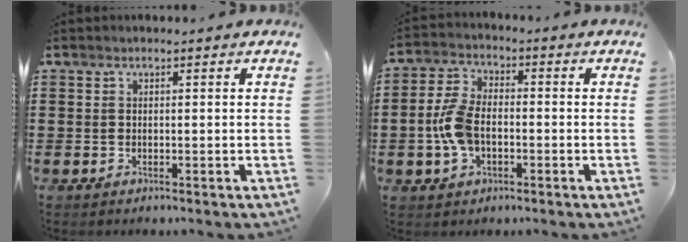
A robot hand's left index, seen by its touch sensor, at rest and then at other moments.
{"total": 7.4, "force": [-1.3, 4.4, 5.9], "torque": [-0.144, 0.000, -0.029]}